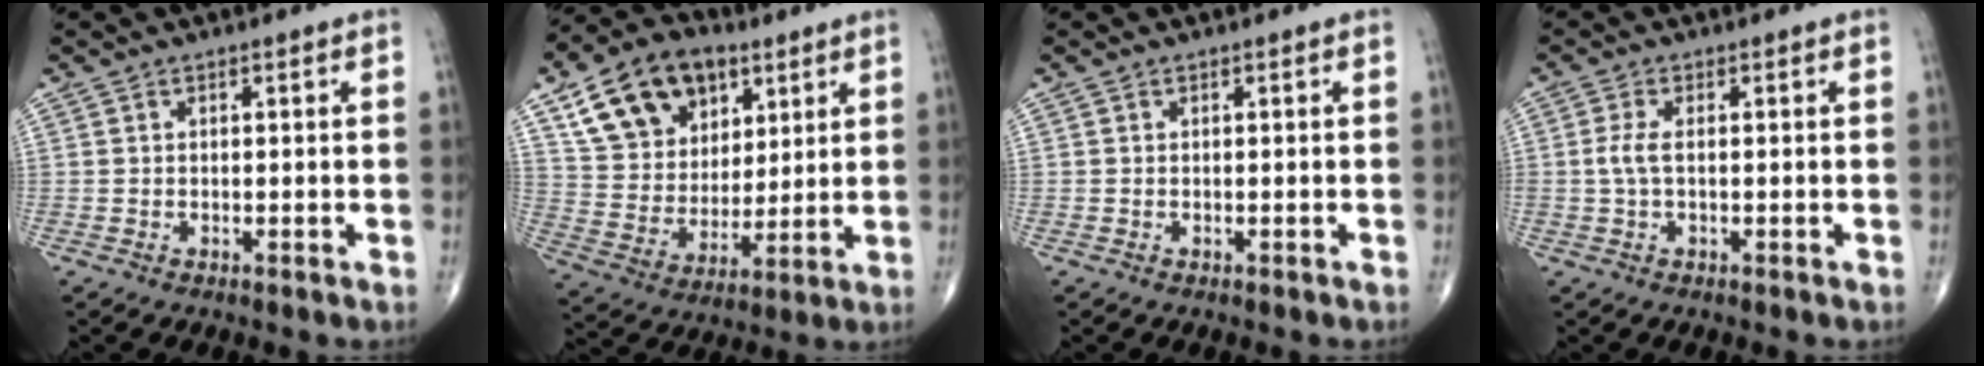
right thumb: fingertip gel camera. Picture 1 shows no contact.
{"total": 18.7, "force": [9.1, 12.9, 10.0], "torque": [-0.143, -0.018, 0.165]}
{"total": 0.0}
{"total": 2.8, "force": [-0.1, 1.1, 2.6], "torque": [-0.067, 0.001, -0.004]}